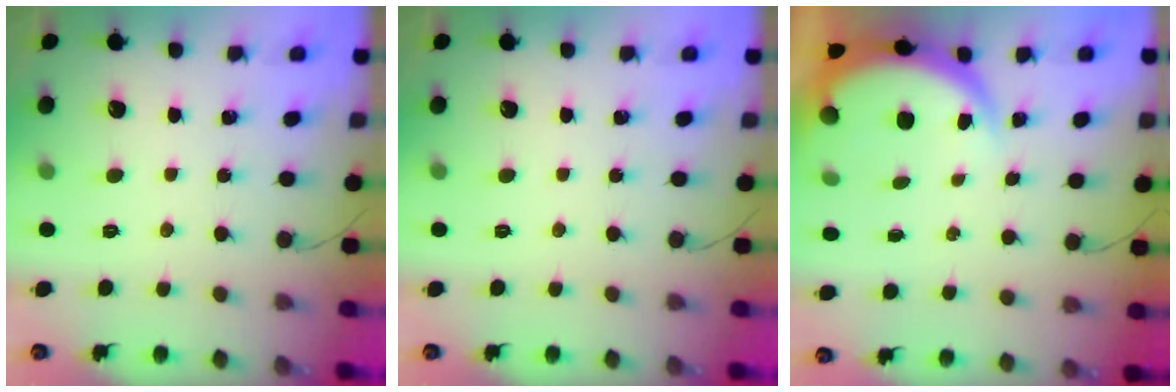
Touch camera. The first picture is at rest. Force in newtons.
{"total": 0.0}
{"total": 5.6, "press": 5.6, "slide": 0.5}